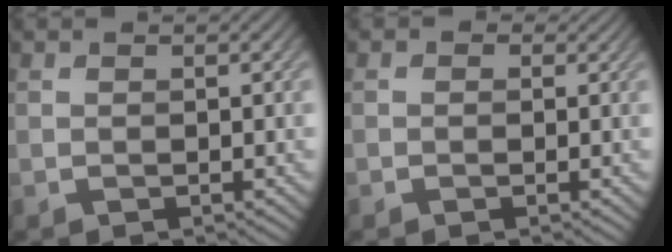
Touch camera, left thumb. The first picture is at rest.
{"total": 1.0, "force": [-0.2, 0.9, 0.3], "torque": [-0.002, -0.004, -0.007]}